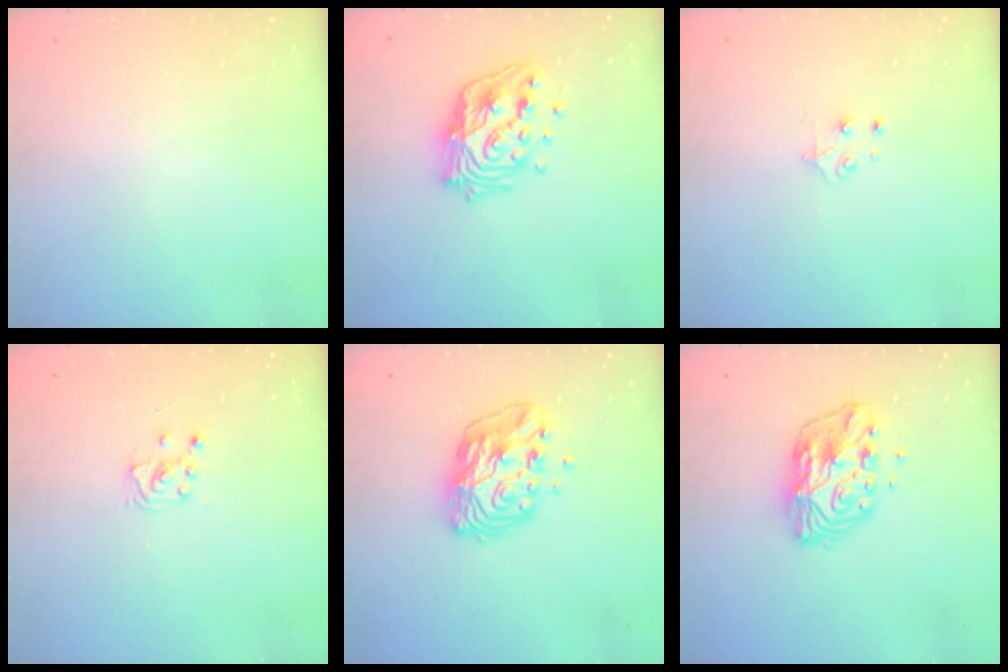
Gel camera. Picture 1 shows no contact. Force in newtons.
{"total": 16.7, "press": 16.7, "slide": 1.4}
{"total": 4.4, "press": 4.4, "slide": 0.4}
{"total": 4.4, "press": 4.4, "slide": 0.5}
{"total": 11.4, "press": 11.3, "slide": 0.9}
{"total": 12.5, "press": 12.5, "slide": 1.0}